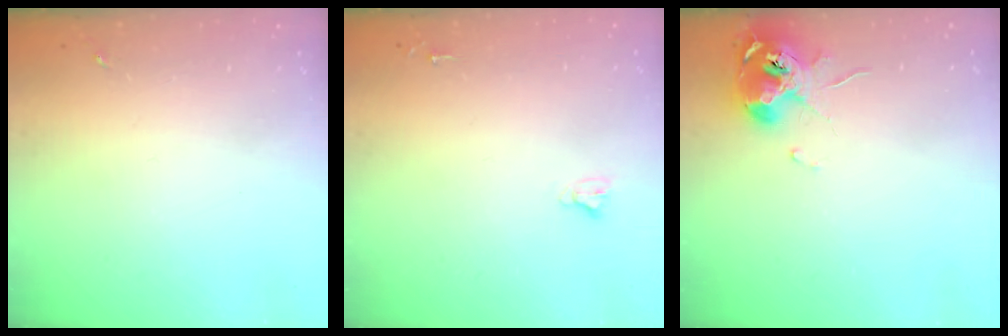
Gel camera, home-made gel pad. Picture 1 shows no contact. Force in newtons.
{"total": 2.7, "press": 2.7, "slide": 0.2}
{"total": 10.8, "press": 10.7, "slide": 1.2}